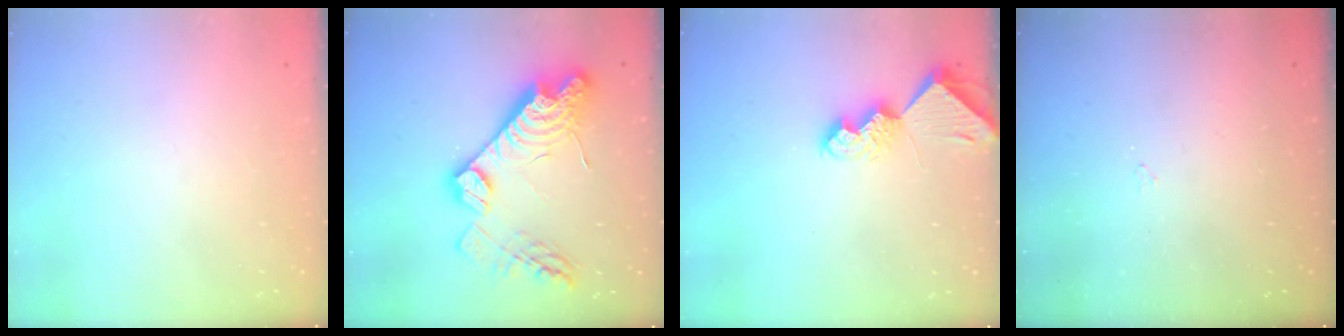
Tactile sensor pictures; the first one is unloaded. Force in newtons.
{"total": 20.4, "press": 20.3, "slide": 1.8}
{"total": 7.7, "press": 7.6, "slide": 0.9}
{"total": 2.9, "press": 2.9, "slide": 0.5}